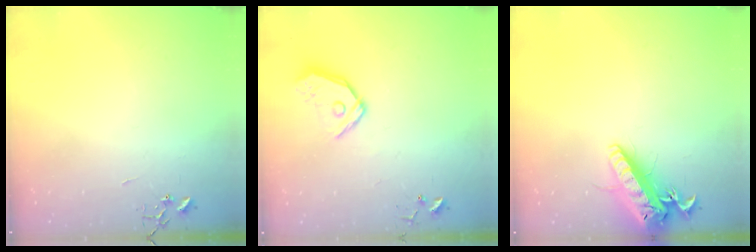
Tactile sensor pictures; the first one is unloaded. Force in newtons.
{"total": 11.1, "press": 11.0, "slide": 1.7}
{"total": 20.4, "press": 19.9, "slide": 4.5}